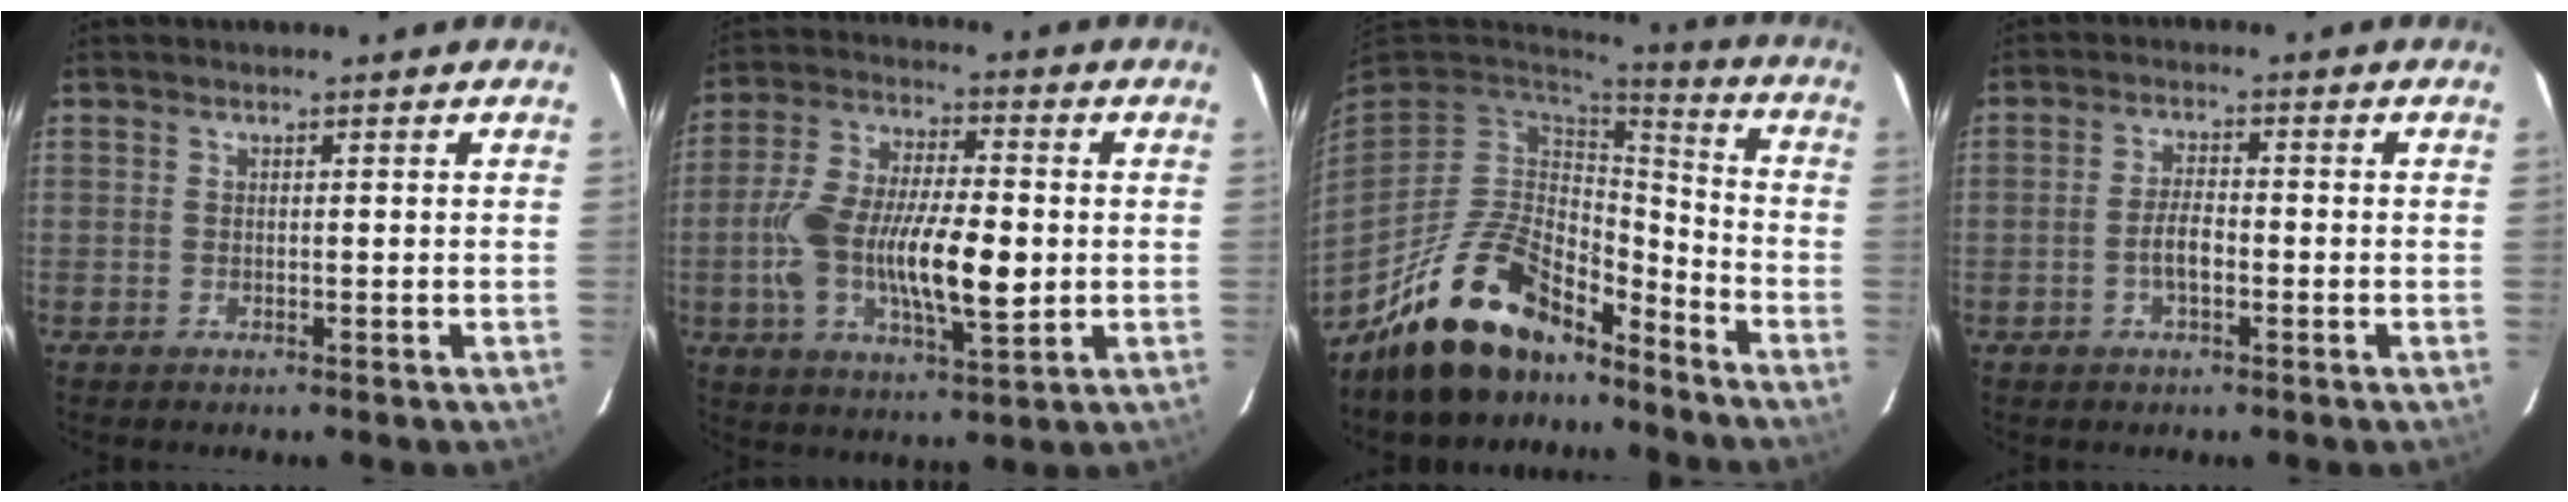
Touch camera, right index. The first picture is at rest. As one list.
[{"total": 16.6, "force": [-2.0, 6.0, 15.4], "torque": [-0.302, -0.005, -0.037]}, {"total": 18.2, "force": [-13.6, 8.2, 8.8], "torque": [-0.189, 0.019, -0.223]}, {"total": 4.0, "force": [-1.4, 1.5, 3.5], "torque": [-0.071, 0.004, -0.023]}]